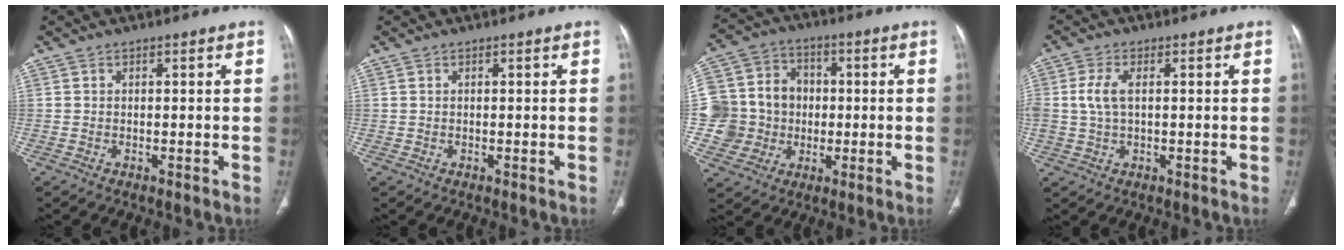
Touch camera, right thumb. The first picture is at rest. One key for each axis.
{"total": 0.0}
{"total": 14.9, "fx": -0.5, "fy": 13.9, "fz": 5.3, "tx": -0.078, "ty": 0.033, "tz": -0.001}
{"total": 4.8, "fx": 0.6, "fy": 2.5, "fz": 4.0, "tx": -0.102, "ty": 0.006, "tz": 0.011}